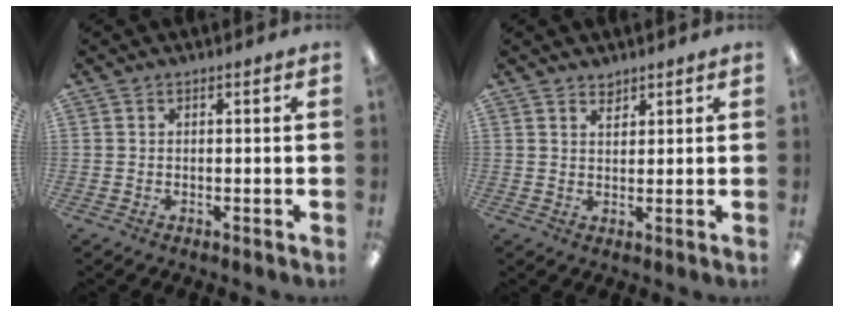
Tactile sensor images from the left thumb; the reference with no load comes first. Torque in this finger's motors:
{"motor_torque": [-0.49, -0.04, -0.13, -0.13, -0.02]}